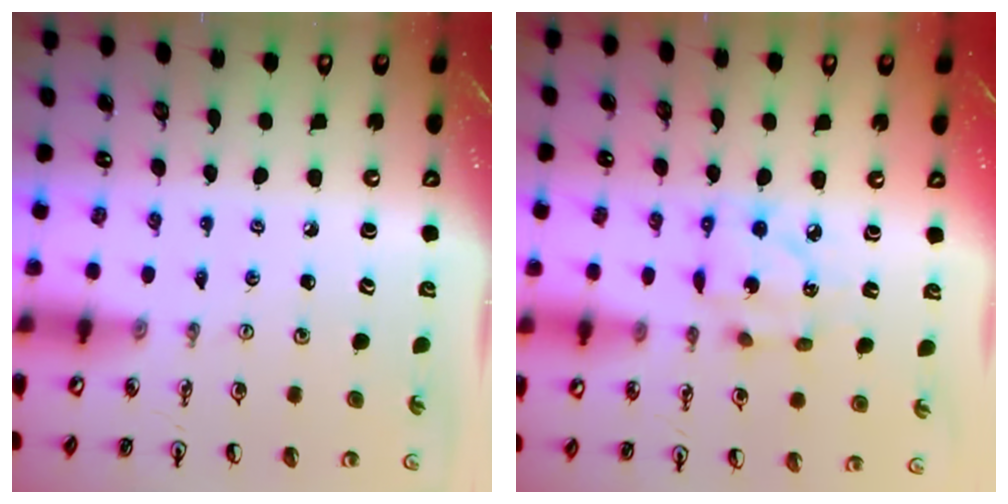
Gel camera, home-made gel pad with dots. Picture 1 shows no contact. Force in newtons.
{"total": 8.7, "press": 8.6, "slide": 0.4}